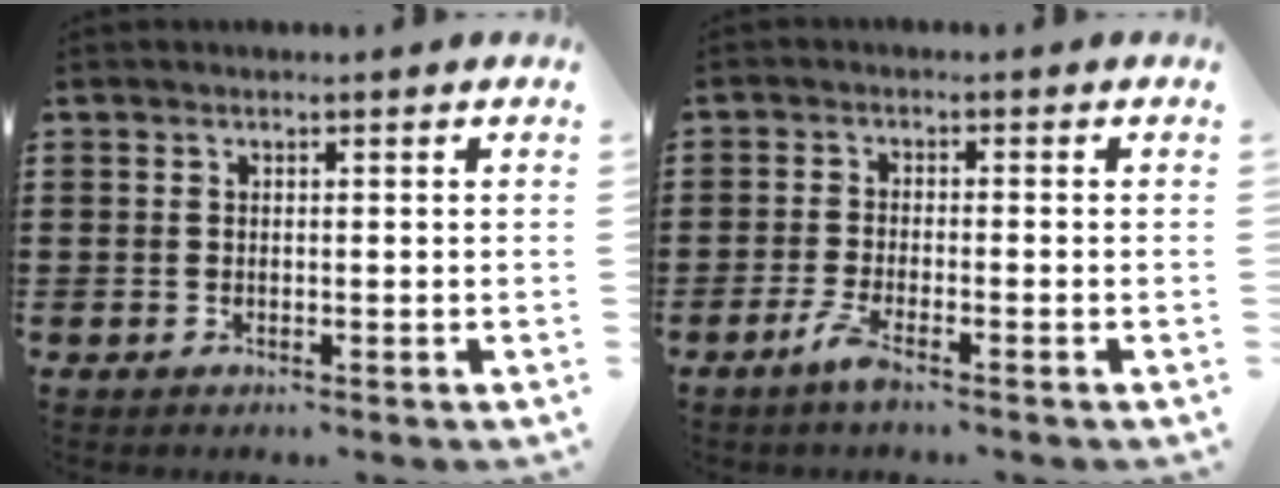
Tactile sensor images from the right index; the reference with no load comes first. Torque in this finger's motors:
{"motor_torque": [0.68, -0.36, 0.06, 0.05]}